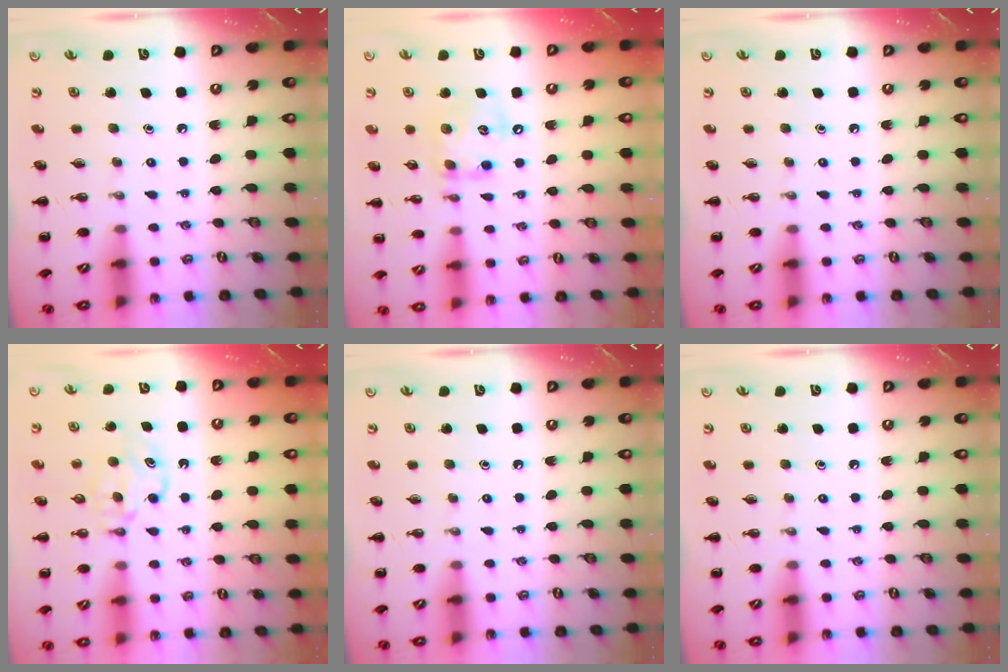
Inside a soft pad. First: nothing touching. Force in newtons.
{"total": 12.3, "press": 12.2, "slide": 1.9}
{"total": 0.0}
{"total": 5.5, "press": 5.3, "slide": 1.7}
{"total": 0.0}
{"total": 0.0}